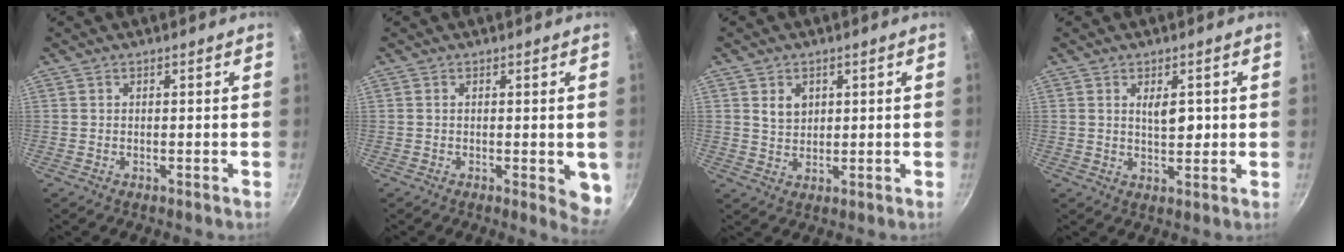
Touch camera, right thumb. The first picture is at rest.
{"total": 4.7, "force": [-0.5, 1.7, 4.4], "torque": [-0.040, -0.009, -0.006]}
{"total": 3.8, "force": [1.3, 3.1, 1.8], "torque": [-0.014, -0.004, 0.025]}
{"total": 4.1, "force": [0.9, 2.1, 3.4], "torque": [-0.035, -0.011, 0.014]}